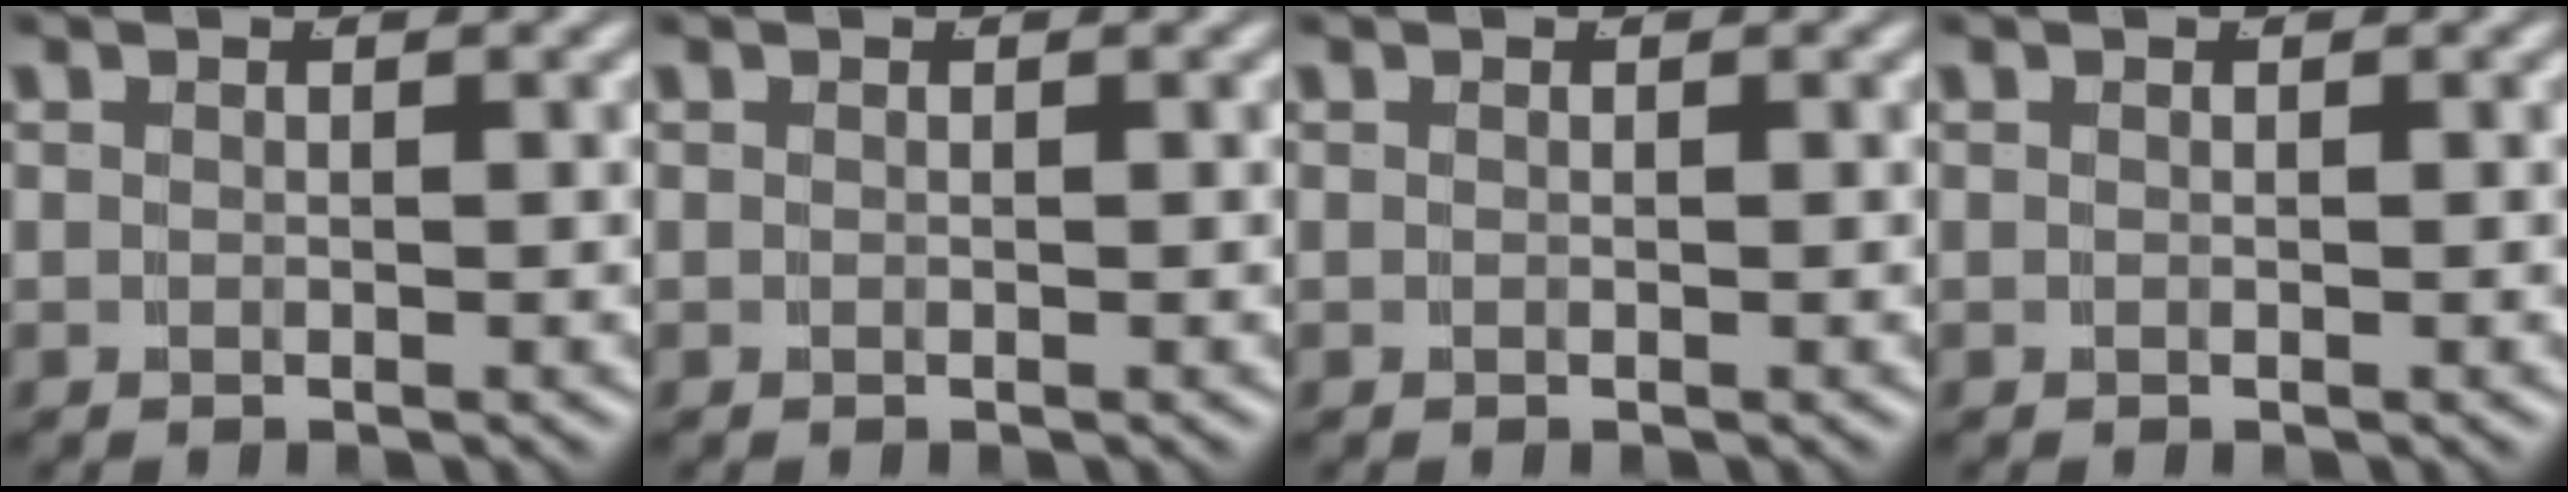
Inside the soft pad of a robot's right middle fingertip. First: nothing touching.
{"total": 0.0}
{"total": 0.0}
{"total": 0.0}